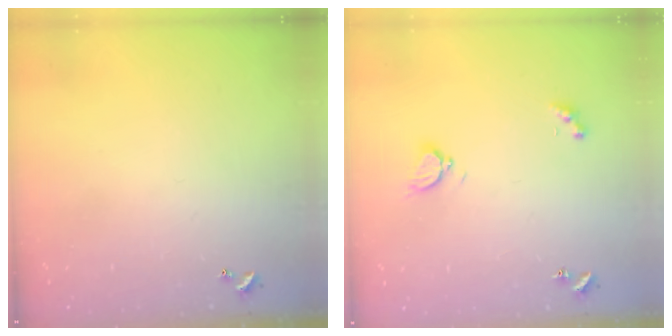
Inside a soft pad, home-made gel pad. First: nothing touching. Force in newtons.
{"total": 2.8, "press": 2.7, "slide": 0.6}